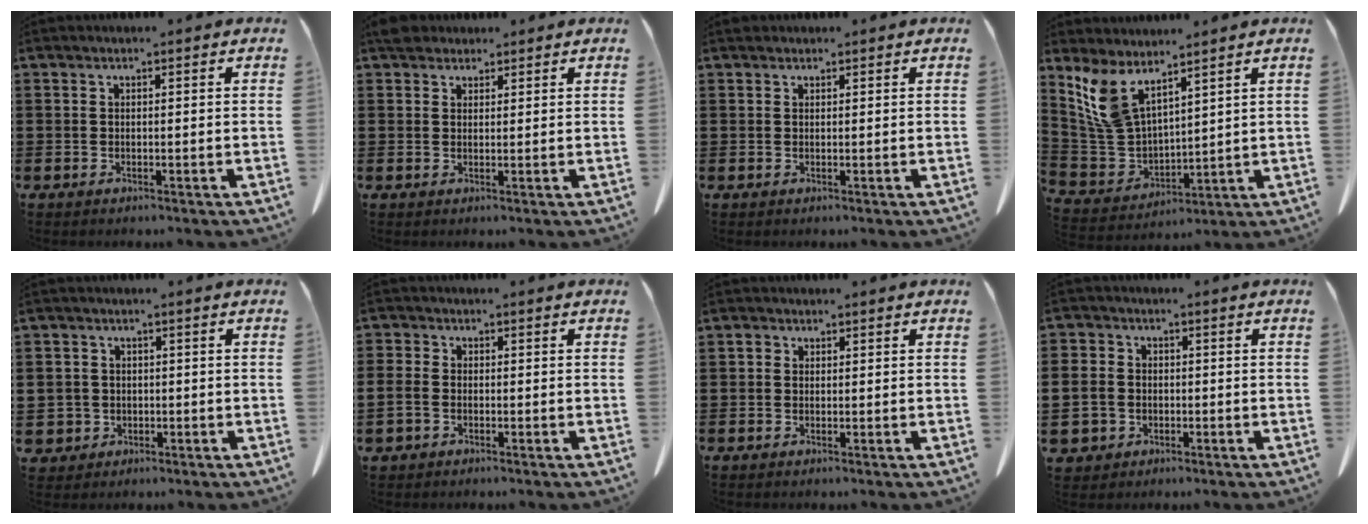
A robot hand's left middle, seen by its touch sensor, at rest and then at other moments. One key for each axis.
{"total": 3.1, "fx": 2.5, "fy": 1.5, "fz": 0.9, "tx": -0.019, "ty": 0.005, "tz": 0.048}
{"total": 0.6, "fx": 0.5, "fy": 0.4, "fz": 0.1, "tx": -0.004, "ty": 0.002, "tz": 0.010}
{"total": 8.6, "fx": 6.4, "fy": 3.1, "fz": 4.8, "tx": -0.133, "ty": -0.023, "tz": 0.119}
{"total": 3.1, "fx": -0.5, "fy": 3.1, "fz": 0.3, "tx": -0.028, "ty": 0.003, "tz": -0.013}
{"total": 2.3, "fx": -1.0, "fy": 1.6, "fz": 1.4, "tx": -0.042, "ty": 0.000, "tz": -0.023}
{"total": 0.8, "fx": 0.2, "fy": 0.7, "fz": 0.3, "tx": -0.009, "ty": 0.004, "tz": 0.003}
{"total": 5.2, "fx": -1.1, "fy": 4.8, "fz": 1.6, "tx": -0.072, "ty": 0.004, "tz": -0.028}